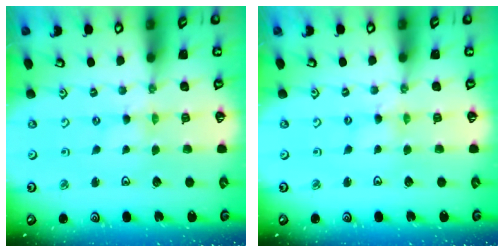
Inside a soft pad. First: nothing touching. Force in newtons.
{"total": 0.9, "press": 0.9, "slide": 0.2}